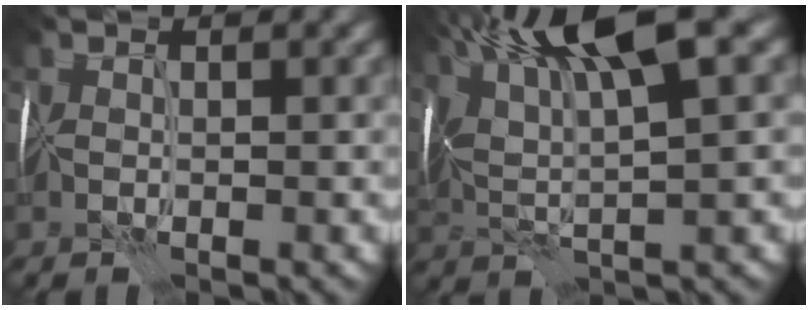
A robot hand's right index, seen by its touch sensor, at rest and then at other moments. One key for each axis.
{"total": 9.8, "fx": 4.6, "fy": 2.1, "fz": 8.4, "tx": -0.156, "ty": 0.024, "tz": 0.080}